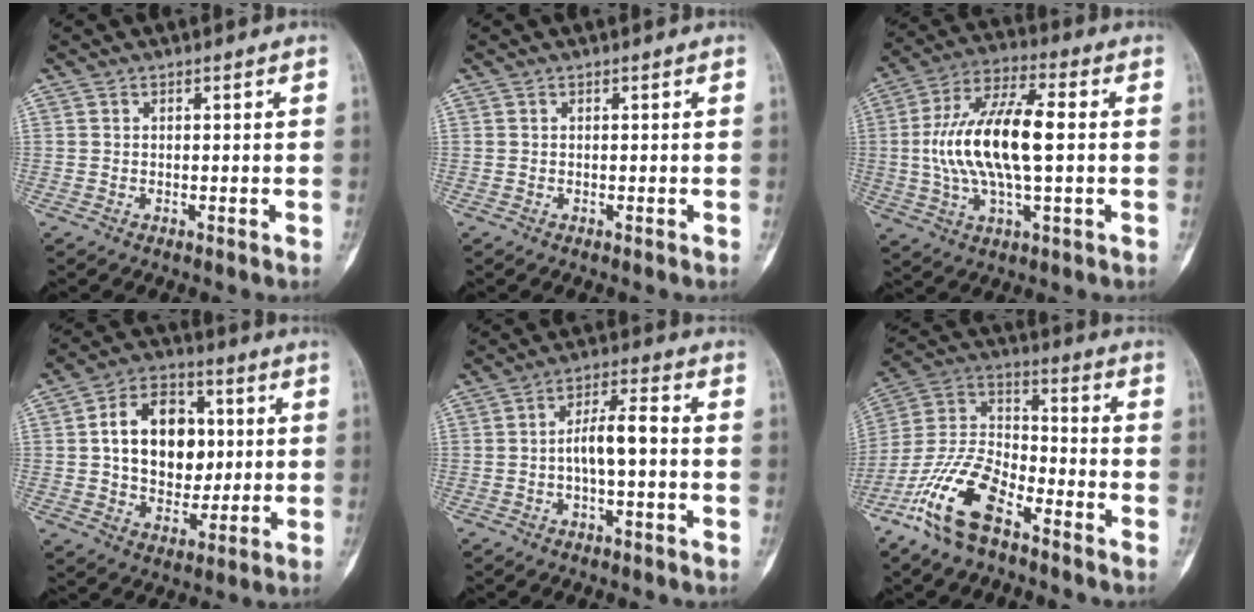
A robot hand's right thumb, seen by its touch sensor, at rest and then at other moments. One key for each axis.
{"total": 0.0}
{"total": 17.6, "fx": 0.4, "fy": 6.8, "fz": 16.2, "tx": -0.326, "ty": 0.024, "tz": 0.006}
{"total": 16.2, "fx": 2.1, "fy": 11.5, "fz": 11.2, "tx": -0.130, "ty": 0.008, "tz": 0.035}
{"total": 6.7, "fx": -0.8, "fy": 2.3, "fz": 6.3, "tx": -0.115, "ty": 0.029, "tz": -0.020}
{"total": 15.7, "fx": -9.5, "fy": 6.6, "fz": 10.5, "tx": -0.217, "ty": 0.056, "tz": -0.191}